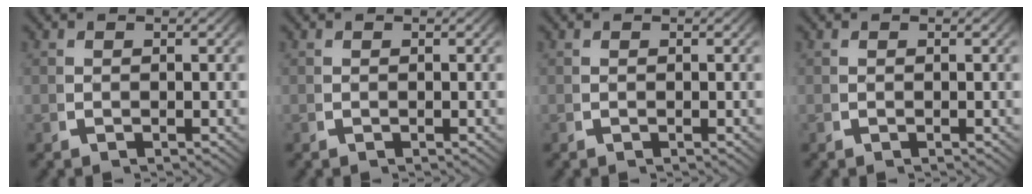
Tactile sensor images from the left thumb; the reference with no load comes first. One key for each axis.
{"total": 0.0}
{"total": 0.0}
{"total": 0.0}